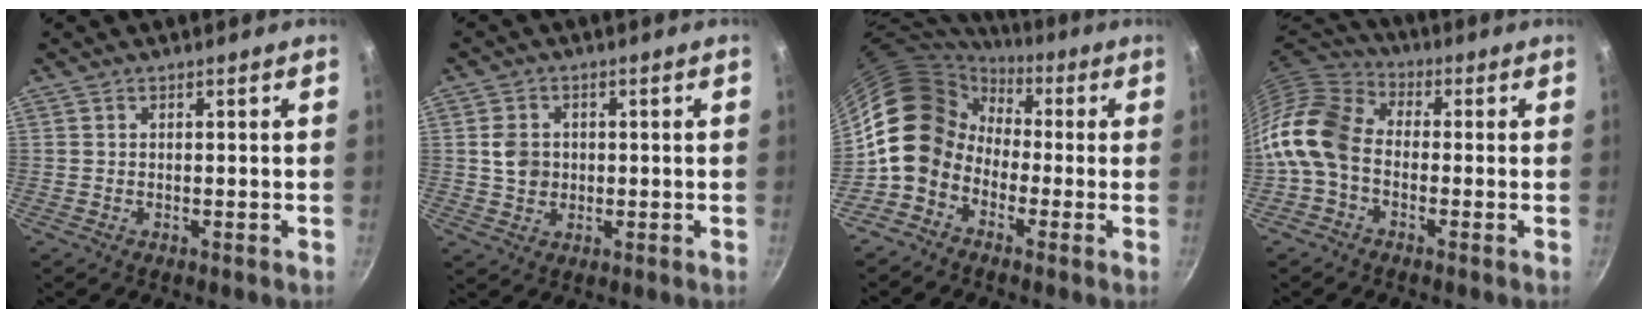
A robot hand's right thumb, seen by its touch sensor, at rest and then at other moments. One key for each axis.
{"total": 4.8, "fx": 0.3, "fy": 4.1, "fz": 2.4, "tx": -0.029, "ty": 0.006, "tz": 0.004}
{"total": 12.8, "fx": -1.4, "fy": 10.6, "fz": 6.9, "tx": -0.087, "ty": 0.035, "tz": -0.046}
{"total": 12.4, "fx": -2.8, "fy": 8.8, "fz": 8.3, "tx": -0.146, "ty": 0.041, "tz": -0.081}